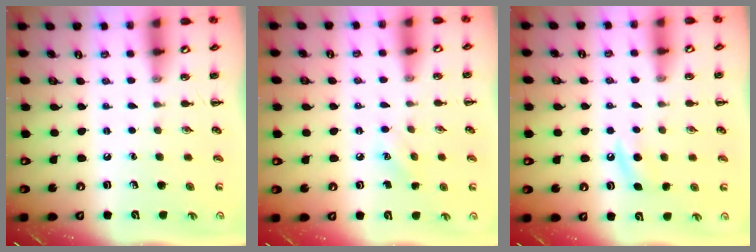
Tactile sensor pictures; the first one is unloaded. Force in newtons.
{"total": 5.7, "press": 5.5, "slide": 1.5}
{"total": 6.1, "press": 6.0, "slide": 1.5}